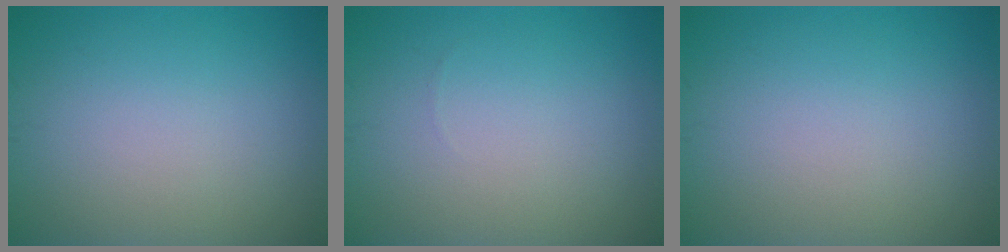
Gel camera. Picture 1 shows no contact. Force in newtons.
{"total": 0.0}
{"total": 0.0}